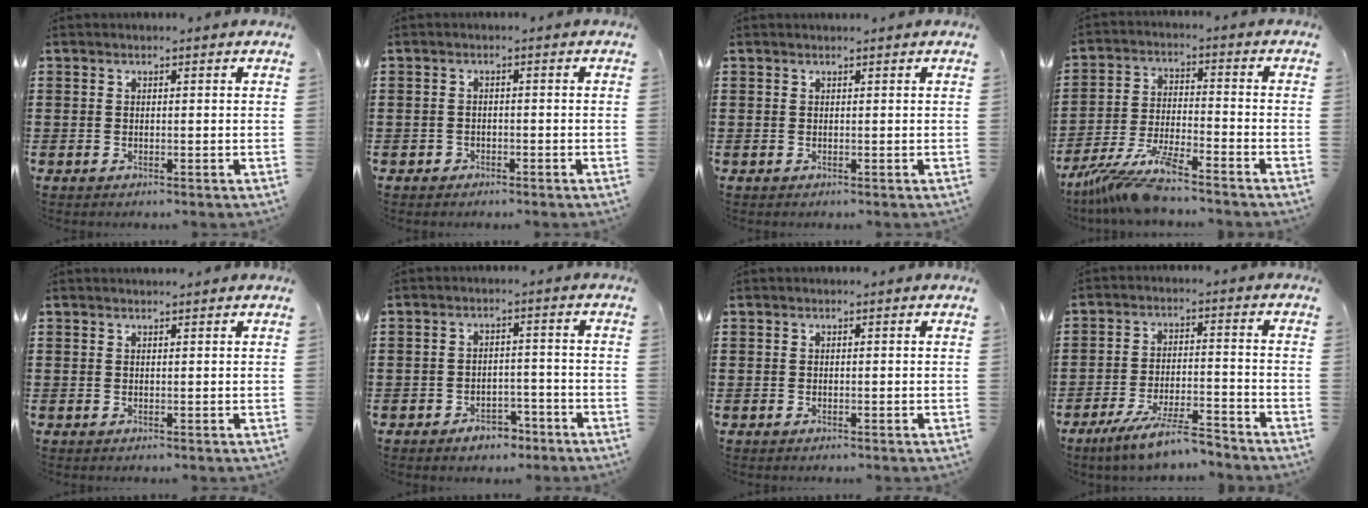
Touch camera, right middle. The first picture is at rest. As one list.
[{"total": 1.2, "force": [-1.0, 0.7, 0.0], "torque": [-0.004, 0.003, -0.023]}, {"total": 0.0}, {"total": 9.1, "force": [-7.9, 0.4, 4.6], "torque": [-0.103, -0.009, -0.154]}, {"total": 0.6, "force": [0.6, 0.0, 0.0], "torque": [-0.002, 0.001, 0.012]}, {"total": 3.4, "force": [-2.9, 1.5, 0.8], "torque": [-0.017, 0.009, -0.059]}, {"total": 0.0}, {"total": 7.8, "force": [-6.6, 0.6, 4.0], "torque": [-0.078, -0.002, -0.123]}]